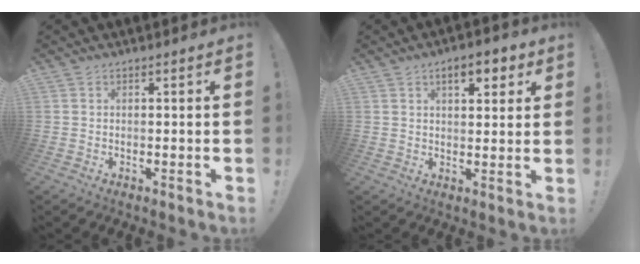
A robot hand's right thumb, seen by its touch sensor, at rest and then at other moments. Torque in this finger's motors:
{"motor_torque": [0.25, 2.07, 0.71, 0.02, 0.01]}